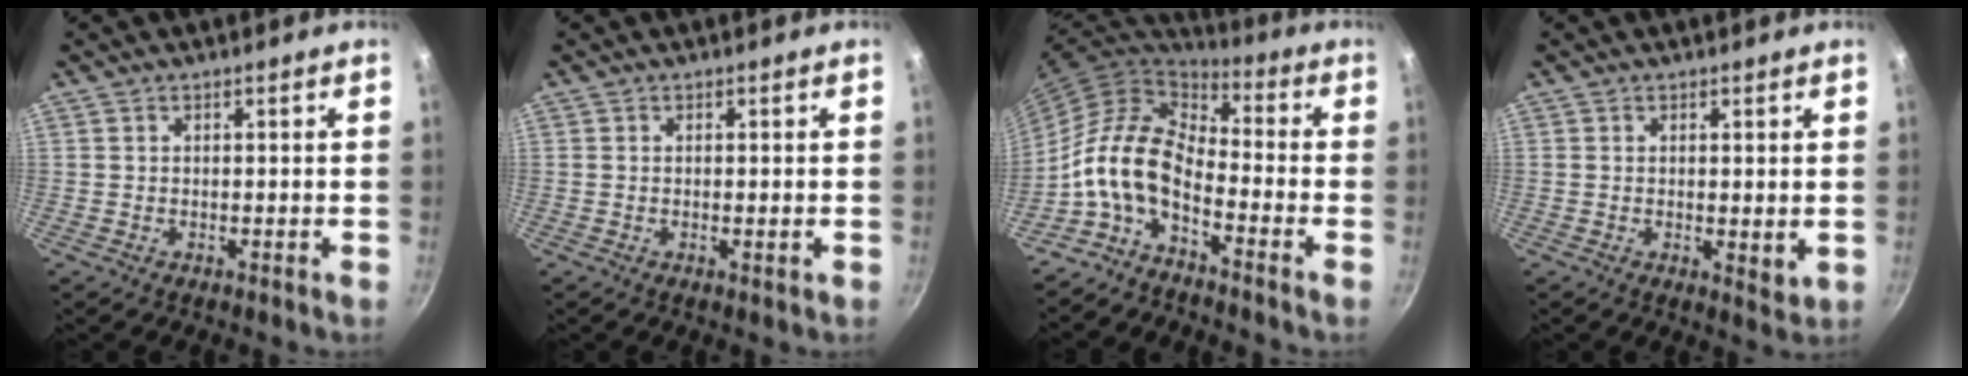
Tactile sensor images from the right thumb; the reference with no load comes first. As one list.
[{"total": 0.9, "force": [-0.1, 0.2, 0.9], "torque": [-0.015, -0.001, -0.003]}, {"total": 13.3, "force": [-5.0, 6.9, 10.2], "torque": [-0.185, 0.054, -0.117]}, {"total": 3.0, "force": [0.3, 1.3, 2.7], "torque": [-0.041, -0.009, 0.006]}]